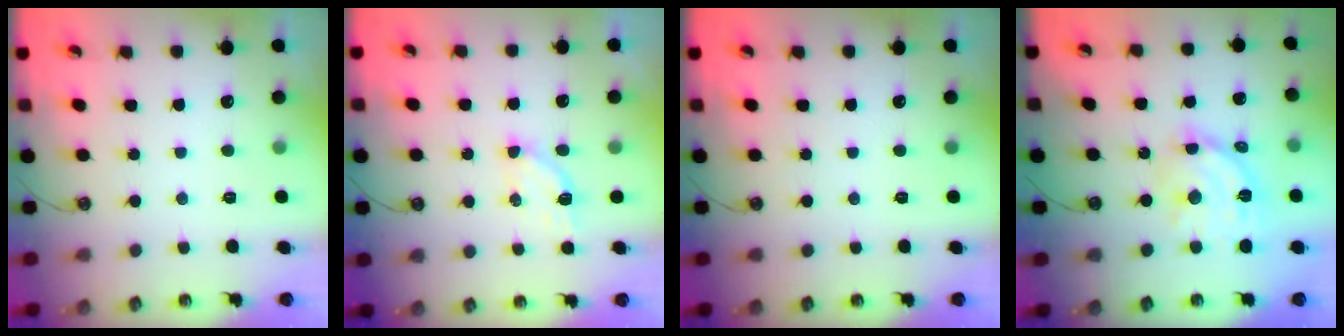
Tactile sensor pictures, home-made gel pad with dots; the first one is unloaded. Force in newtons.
{"total": 3.8, "press": 3.8, "slide": 0.4}
{"total": 0.0}
{"total": 13.9, "press": 13.9, "slide": 1.2}